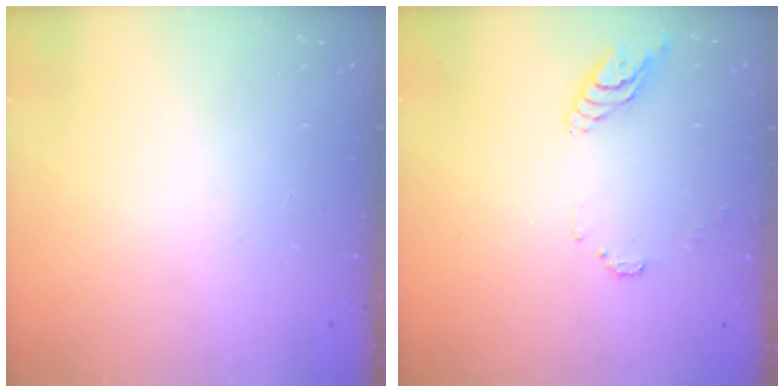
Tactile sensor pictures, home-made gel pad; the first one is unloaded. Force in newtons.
{"total": 9.0, "press": 9.0, "slide": 0.7}